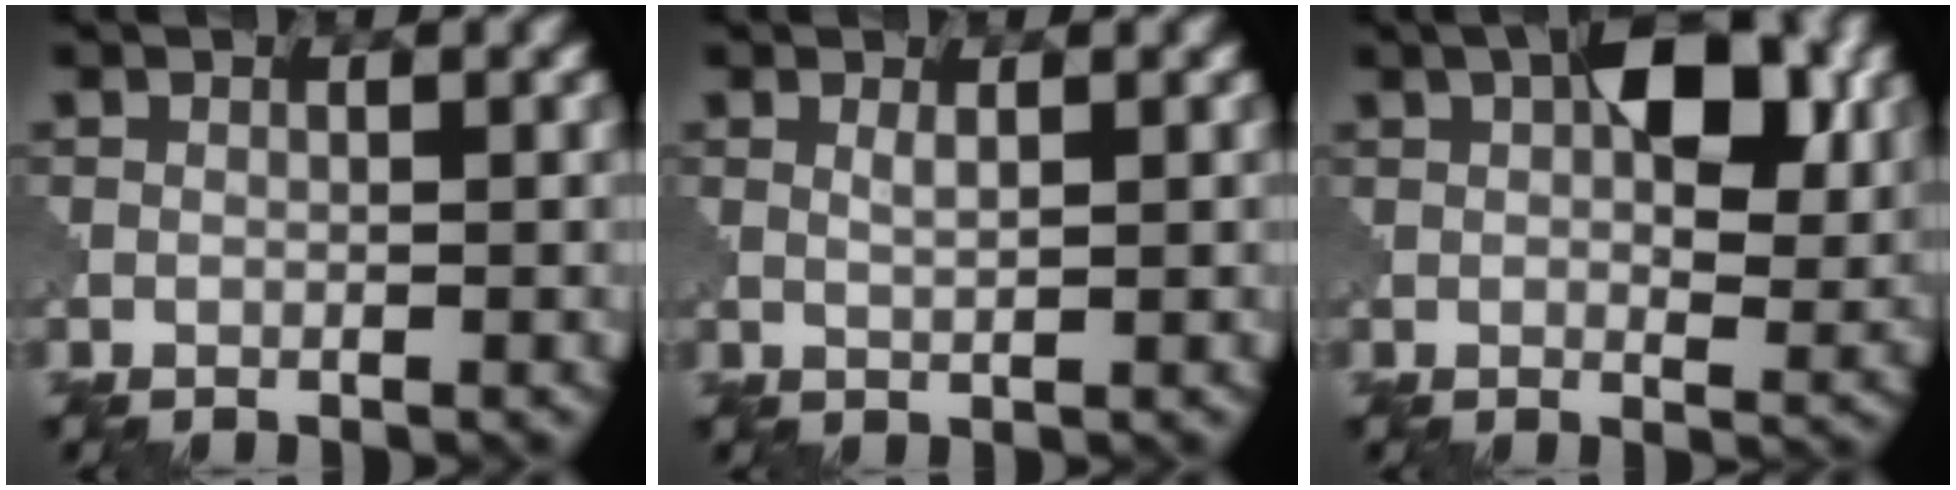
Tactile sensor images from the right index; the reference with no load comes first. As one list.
[{"total": 0.9, "force": [0.7, 0.2, 0.5], "torque": [-0.009, -0.003, 0.014]}, {"total": 7.5, "force": [2.7, 3.7, 6.0], "torque": [-0.082, 0.002, 0.040]}]